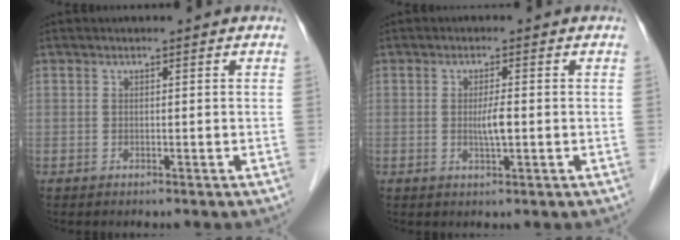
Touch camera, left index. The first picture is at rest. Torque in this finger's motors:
{"motor_torque": [0.06, 0.05, 0.06, 0.03]}